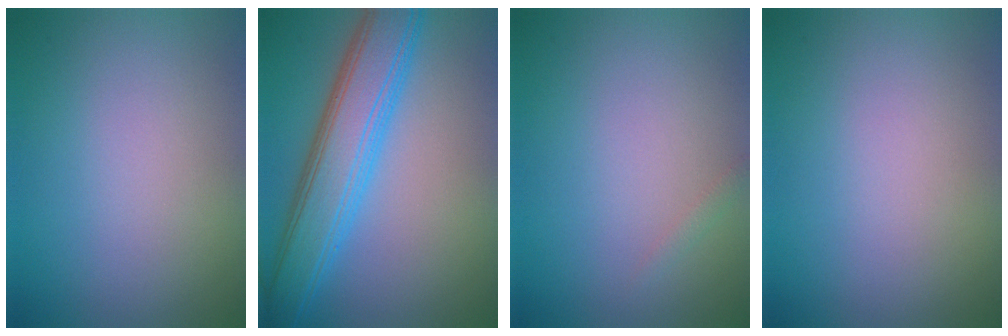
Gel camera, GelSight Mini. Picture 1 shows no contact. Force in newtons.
{"total": 7.5, "press": 7.5, "slide": 0.3}
{"total": 0.6, "press": 0.6, "slide": 0.0}
{"total": 0.0}